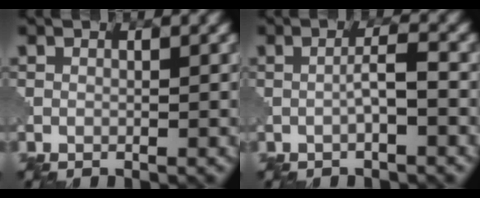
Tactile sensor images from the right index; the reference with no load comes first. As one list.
[{"total": 2.0, "force": [-0.5, 0.2, 1.9], "torque": [-0.036, 0.007, -0.013]}]